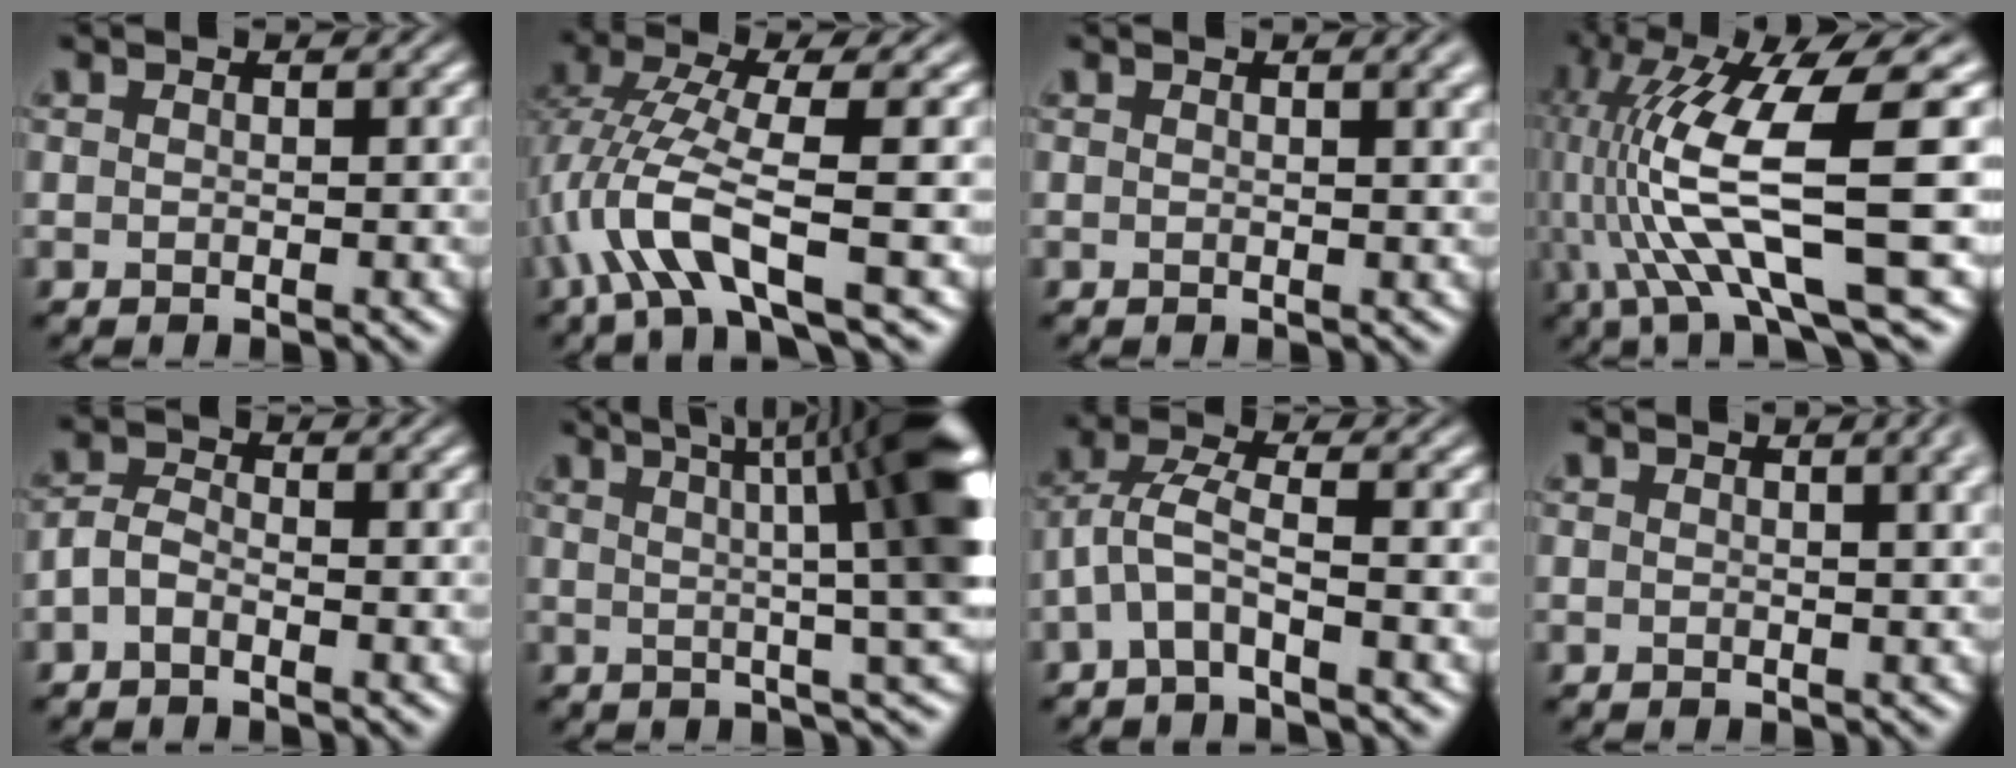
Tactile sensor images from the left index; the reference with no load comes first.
{"total": 6.8, "force": [-2.2, 1.5, 6.3], "torque": [-0.133, 0.003, -0.050]}
{"total": 2.1, "force": [1.1, 0.7, 1.6], "torque": [-0.008, 0.007, 0.013]}
{"total": 12.0, "force": [-0.5, 2.4, 11.7], "torque": [-0.221, 0.002, -0.005]}
{"total": 1.9, "force": [-1.0, 1.0, 1.3], "torque": [-0.029, 0.004, -0.026]}
{"total": 12.9, "force": [3.6, 3.0, 12.0], "torque": [-0.117, 0.024, 0.043]}
{"total": 3.5, "force": [-1.6, 0.8, 2.9], "torque": [-0.068, 0.011, -0.043]}
{"total": 4.5, "force": [2.1, 1.9, 3.5], "torque": [-0.025, 0.014, 0.017]}